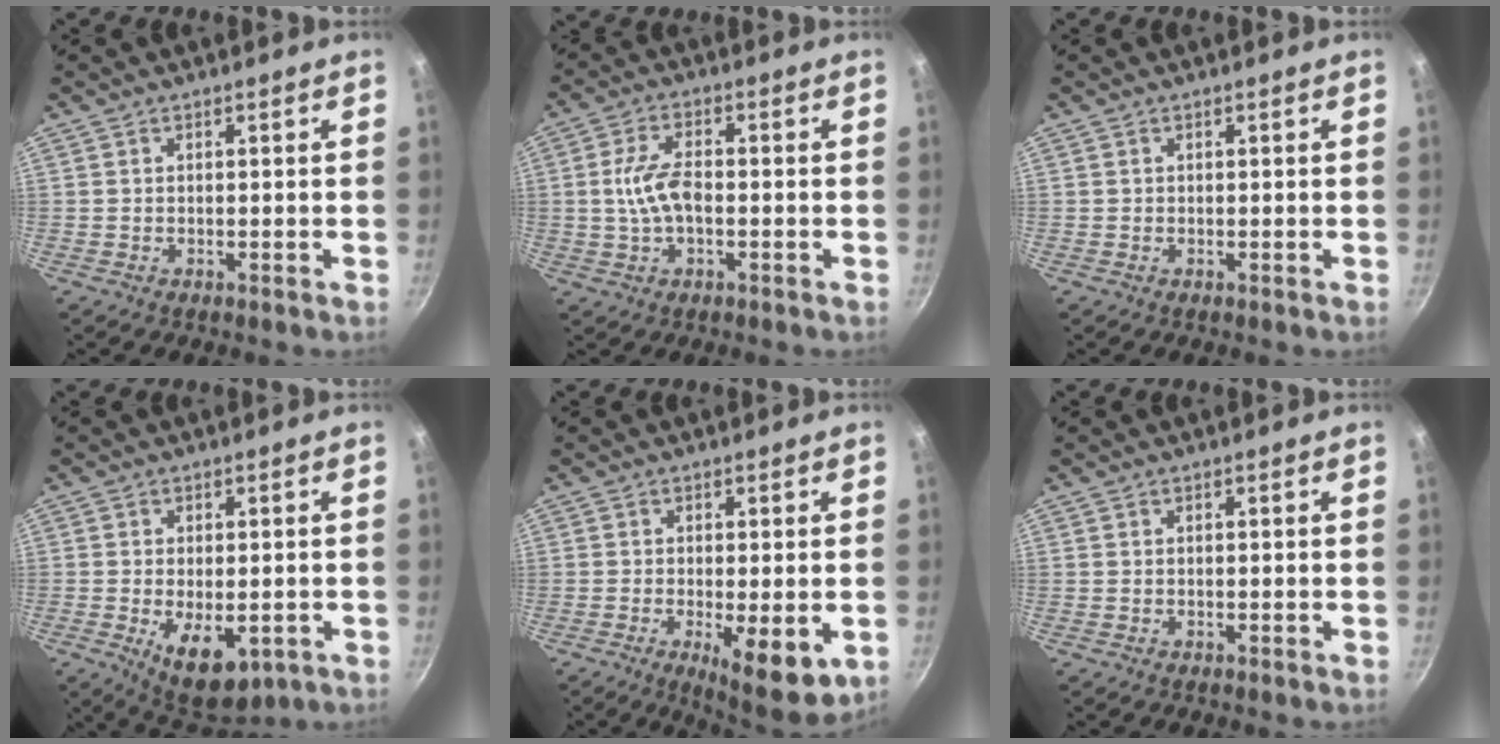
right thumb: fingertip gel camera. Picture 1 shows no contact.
{"total": 7.1, "force": [-0.4, 3.5, 6.1], "torque": [-0.129, 0.015, -0.010]}
{"total": 0.0}
{"total": 9.8, "force": [-3.0, 5.1, 7.8], "torque": [-0.110, -0.008, -0.032]}
{"total": 10.3, "force": [-3.3, 3.4, 9.1], "torque": [-0.129, -0.019, -0.043]}
{"total": 0.0}